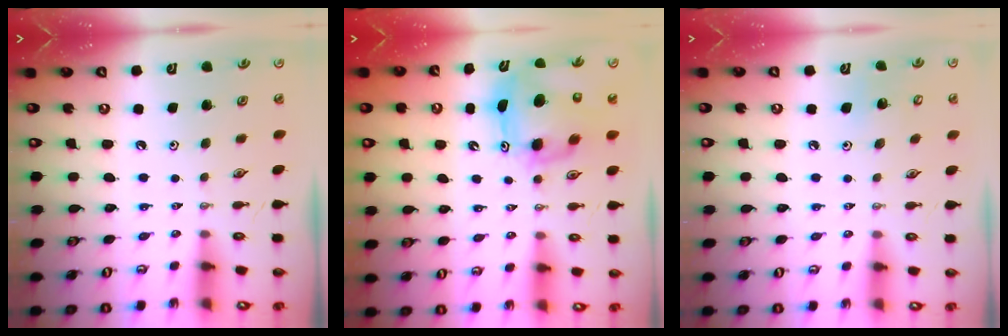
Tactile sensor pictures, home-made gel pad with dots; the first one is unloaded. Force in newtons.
{"total": 10.3, "press": 10.2, "slide": 0.8}
{"total": 5.3, "press": 5.3, "slide": 0.3}